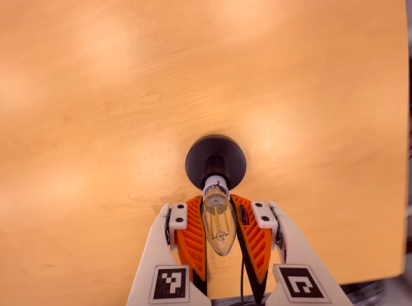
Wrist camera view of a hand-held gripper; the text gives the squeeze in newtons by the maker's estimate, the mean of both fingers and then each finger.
{"total": 20.7, "left": 18.9, "right": 22.6}